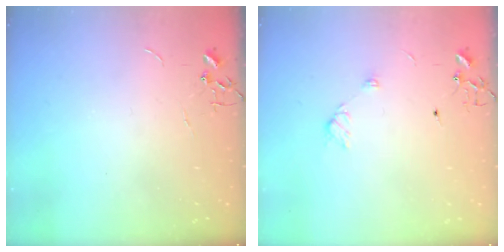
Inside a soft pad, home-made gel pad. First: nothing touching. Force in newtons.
{"total": 6.2, "press": 6.1, "slide": 0.8}